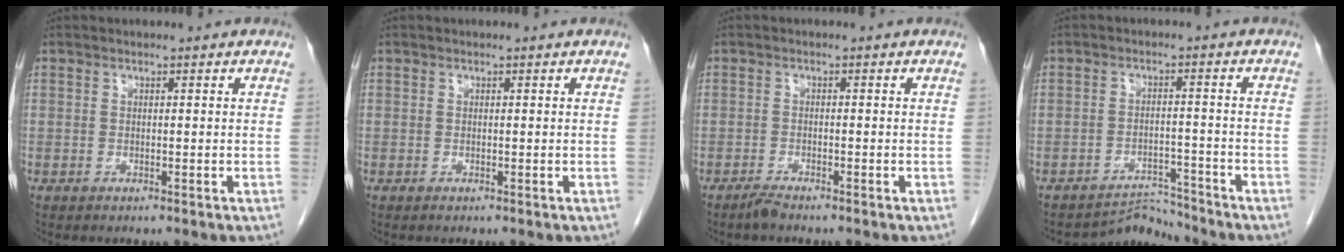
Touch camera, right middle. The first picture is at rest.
{"total": 0.0}
{"total": 1.4, "force": [-1.3, 0.0, 0.6], "torque": [-0.016, -0.003, -0.025]}
{"total": 4.2, "force": [-3.8, -0.1, -1.6], "torque": [0.030, 0.008, -0.057]}